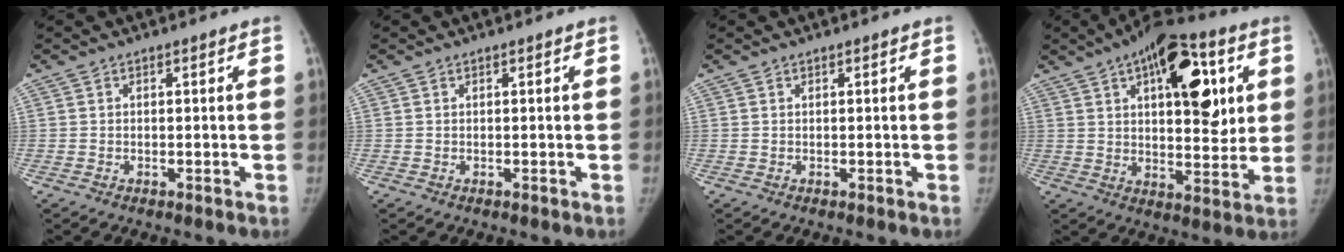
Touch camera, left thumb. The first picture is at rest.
{"total": 0.0}
{"total": 0.0}
{"total": 20.6, "force": [7.2, 9.8, 16.6], "torque": [-0.194, -0.011, 0.104]}